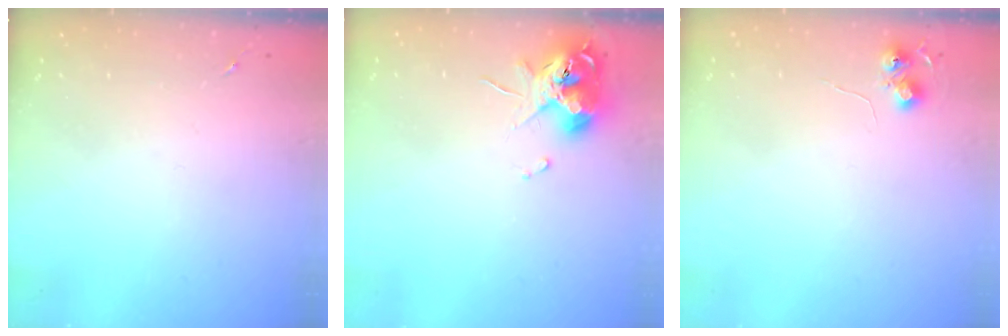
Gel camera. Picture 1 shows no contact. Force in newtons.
{"total": 11.3, "press": 11.2, "slide": 1.4}
{"total": 5.6, "press": 5.6, "slide": 0.8}